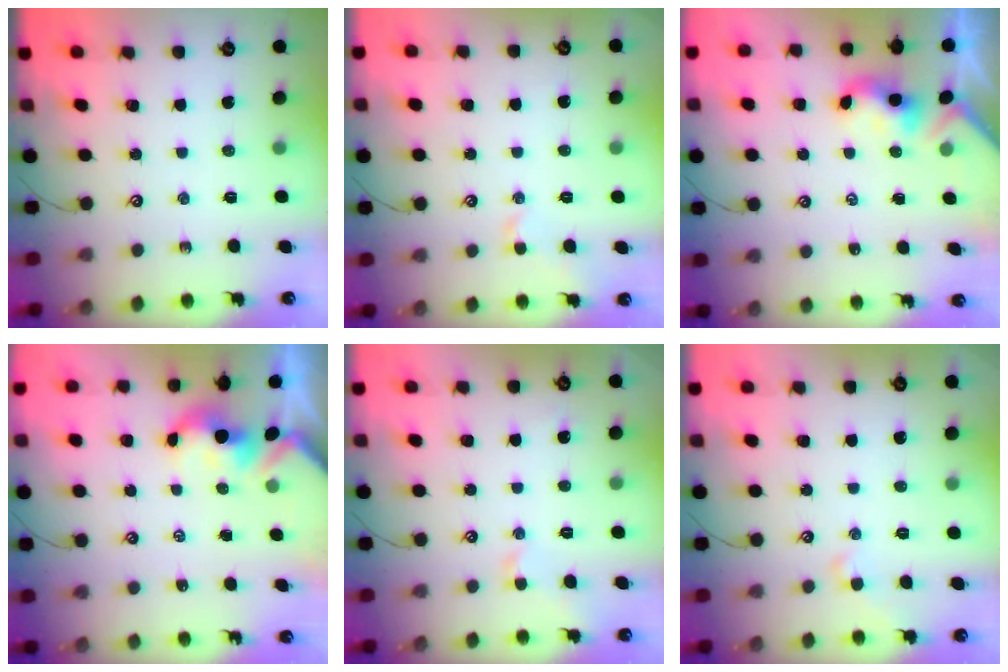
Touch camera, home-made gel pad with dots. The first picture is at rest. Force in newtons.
{"total": 0.7, "press": 0.3, "slide": 0.6}
{"total": 2.3, "press": 2.3, "slide": 0.2}
{"total": 1.6, "press": 1.6, "slide": 0.2}
{"total": 0.7, "press": 0.7, "slide": 0.1}
{"total": 1.0, "press": 0.9, "slide": 0.3}